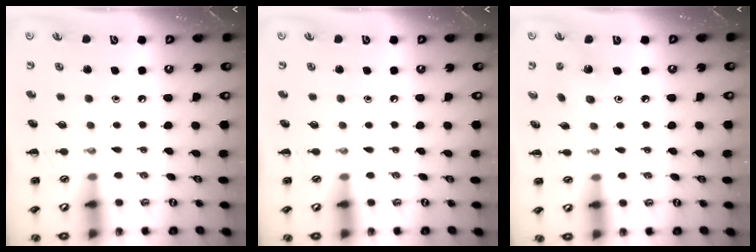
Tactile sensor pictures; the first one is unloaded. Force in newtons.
{"total": 0.0}
{"total": 1.5, "press": 1.4, "slide": 0.4}